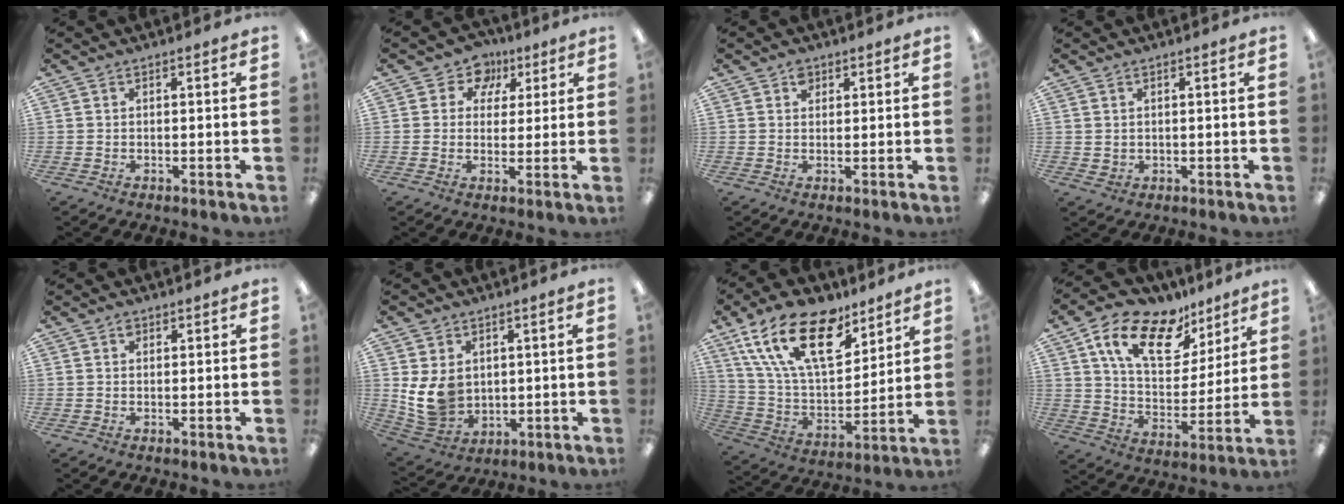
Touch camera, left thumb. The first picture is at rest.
{"total": 7.1, "force": [3.4, 6.0, 1.9], "torque": [-0.034, -0.017, 0.058]}
{"total": 2.4, "force": [1.4, 1.7, 0.9], "torque": [-0.003, -0.004, 0.023]}
{"total": 1.4, "force": [0.7, 1.1, 0.2], "torque": [0.004, -0.001, 0.011]}
{"total": 1.1, "force": [0.7, 0.7, 0.5], "torque": [-0.002, -0.002, 0.011]}
{"total": 10.2, "force": [1.6, 8.4, 5.5], "torque": [-0.135, -0.007, 0.034]}
{"total": 22.0, "force": [13.0, 10.7, 14.2], "torque": [-0.272, -0.063, 0.229]}
{"total": 18.3, "force": [11.1, 9.7, 10.9], "torque": [-0.194, -0.046, 0.196]}